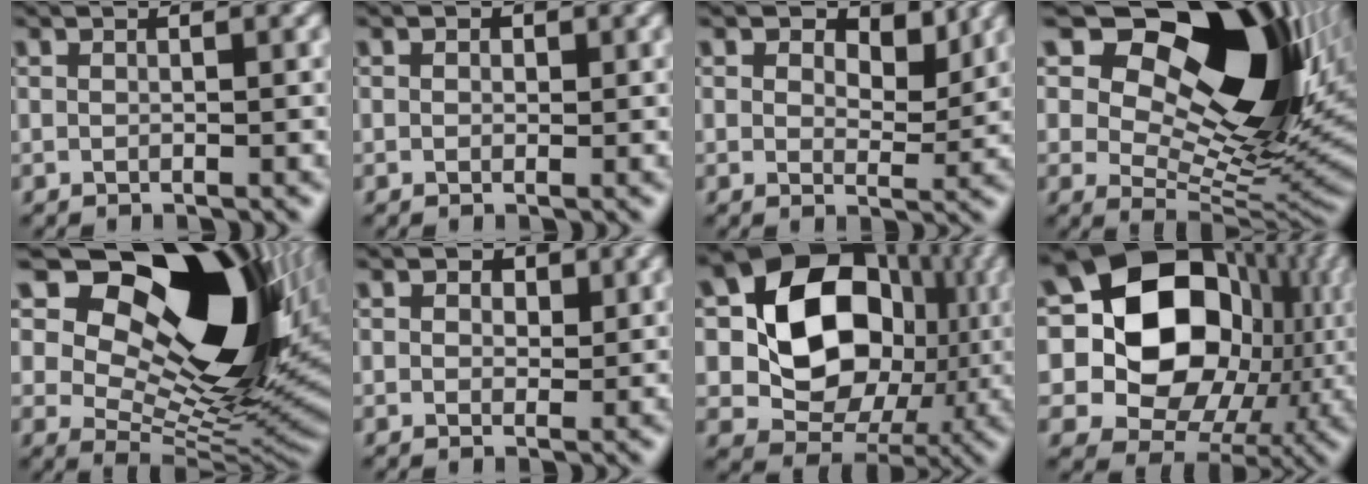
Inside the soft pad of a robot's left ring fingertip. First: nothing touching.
{"total": 1.1, "force": [0.2, 1.0, 0.5], "torque": [-0.003, 0.010, -0.006]}
{"total": 5.6, "force": [3.5, 2.9, 3.2], "torque": [-0.045, 0.010, 0.035]}
{"total": 16.5, "force": [6.9, 8.9, 12.0], "torque": [-0.188, 0.014, 0.127]}
{"total": 18.1, "force": [6.8, 10.2, 13.3], "torque": [-0.216, 0.016, 0.128]}
{"total": 2.6, "force": [1.3, 1.9, 1.3], "torque": [-0.025, 0.010, 0.011]}
{"total": 12.5, "force": [0.7, 9.9, 7.5], "torque": [-0.111, 0.002, 0.006]}
{"total": 17.5, "force": [1.6, 14.2, 10.0], "torque": [-0.181, 0.005, 0.036]}